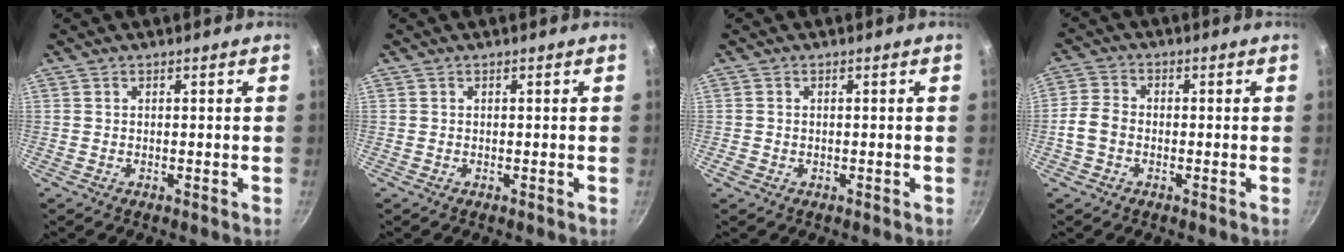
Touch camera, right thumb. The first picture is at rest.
{"total": 0.0}
{"total": 0.8, "force": [-0.4, 0.7, 0.3], "torque": [-0.008, -0.001, -0.005]}
{"total": 4.8, "force": [-1.2, 3.6, 2.8], "torque": [-0.053, 0.017, -0.035]}